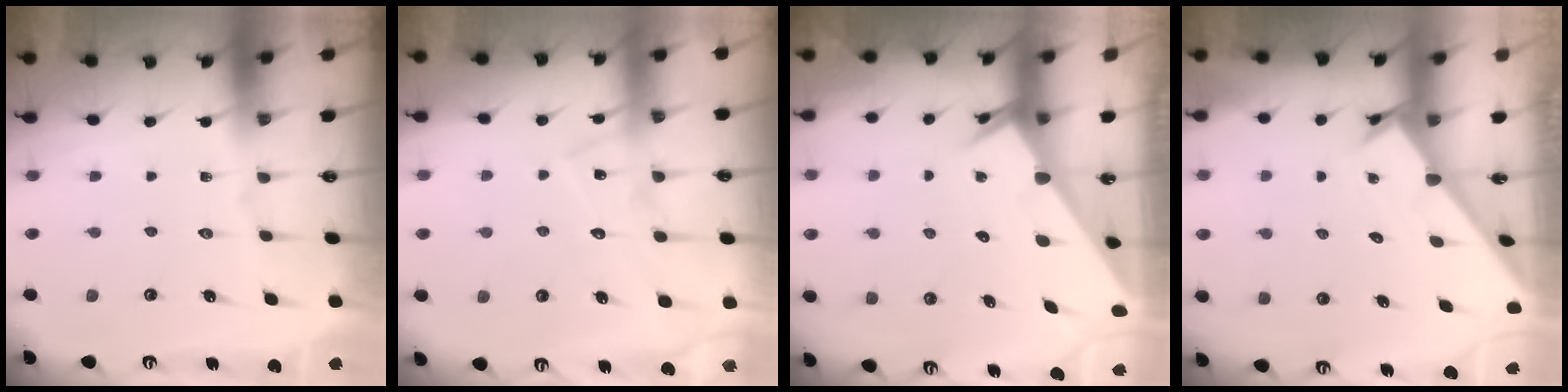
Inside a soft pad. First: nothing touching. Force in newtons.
{"total": 11.1, "press": 11.1, "slide": 0.9}
{"total": 2.0, "press": 2.0, "slide": 0.1}
{"total": 1.6, "press": 1.6, "slide": 0.1}